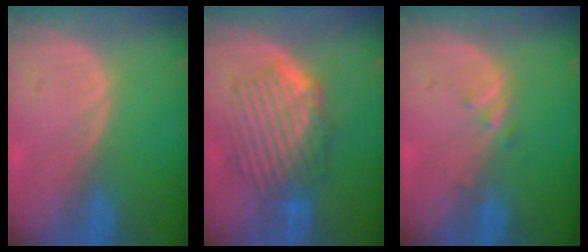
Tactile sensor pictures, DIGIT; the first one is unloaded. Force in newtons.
{"total": 8.4, "press": 7.9, "slide": 3.0}
{"total": 1.4, "press": 1.4, "slide": 0.2}